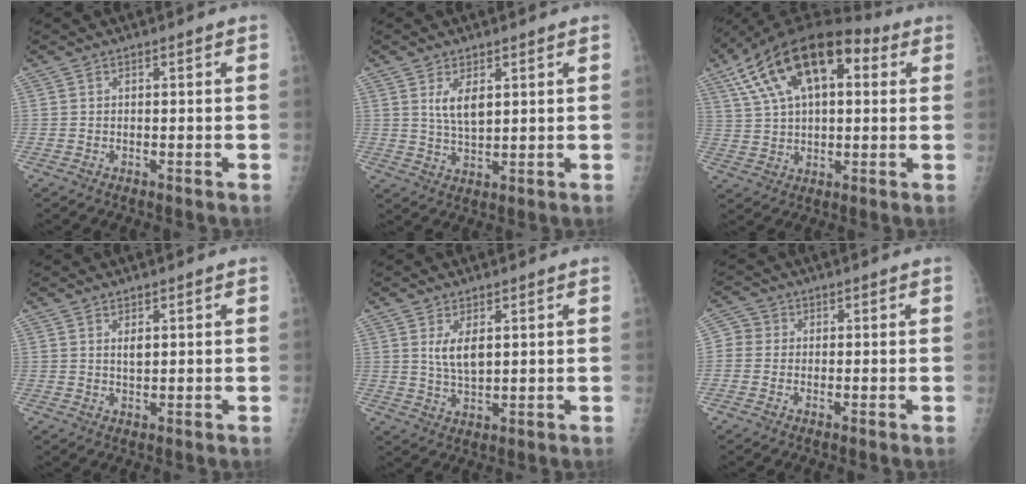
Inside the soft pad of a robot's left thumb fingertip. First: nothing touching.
{"total": 5.0, "force": [1.9, 2.3, 4.0], "torque": [-0.067, -0.016, 0.043]}
{"total": 20.2, "force": [7.5, 10.4, 15.6], "torque": [-0.260, 0.022, 0.122]}
{"total": 1.6, "force": [0.7, 0.7, 1.2], "torque": [-0.017, -0.007, 0.015]}
{"total": 4.8, "force": [1.6, 2.2, 3.9], "torque": [-0.068, -0.016, 0.039]}
{"total": 3.2, "force": [0.0, 3.1, 0.9], "torque": [-0.003, 0.005, -0.010]}